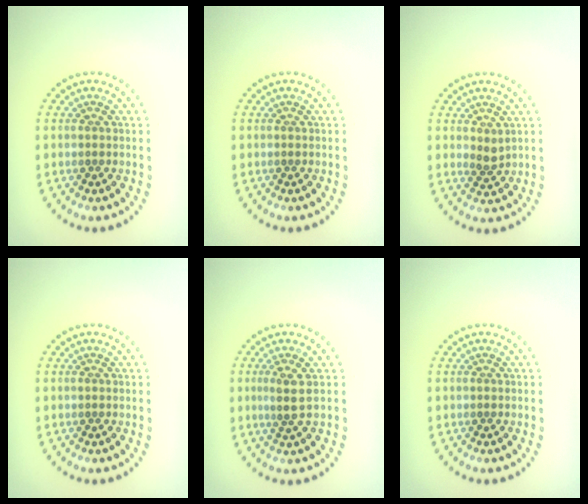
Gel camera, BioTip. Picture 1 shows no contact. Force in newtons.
{"total": 0.0}
{"total": 1.3, "press": 1.0, "slide": 0.8}
{"total": 0.0}
{"total": 1.9, "press": 1.6, "slide": 1.0}
{"total": 0.0}